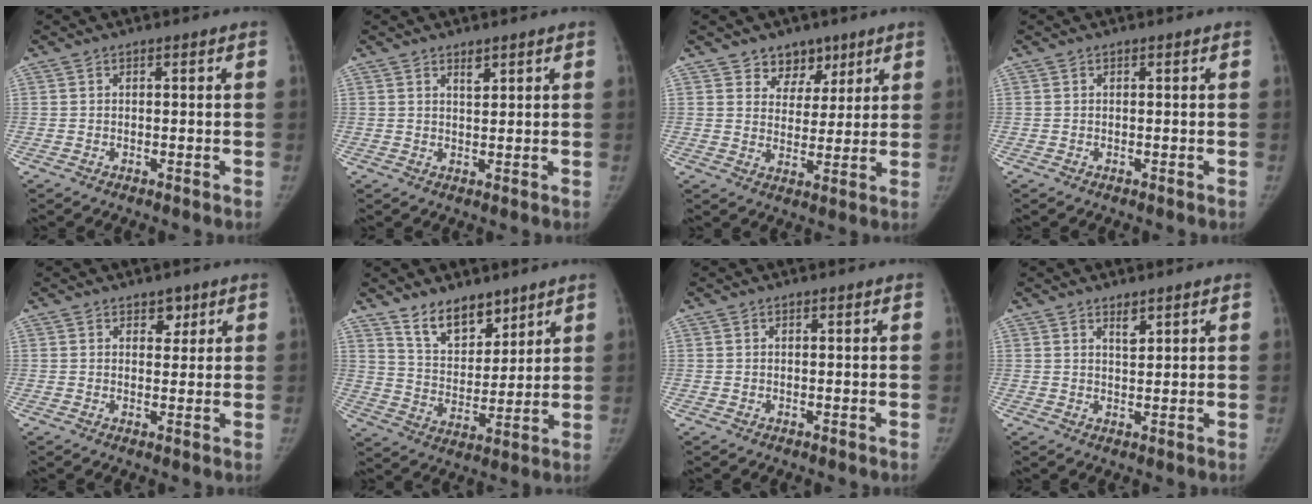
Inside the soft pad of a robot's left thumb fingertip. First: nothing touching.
{"total": 1.8, "force": [1.3, 0.7, 1.0], "torque": [-0.009, -0.010, 0.023]}
{"total": 8.7, "force": [6.4, 5.7, 1.9], "torque": [0.020, -0.045, 0.113]}
{"total": 0.0}
{"total": 2.6, "force": [1.6, 1.8, 1.0], "torque": [0.008, -0.009, 0.021]}
{"total": 10.4, "force": [7.8, 5.3, 4.3], "torque": [-0.036, -0.062, 0.147]}
{"total": 0.0}
{"total": 2.1, "force": [1.5, 0.8, 1.3], "torque": [-0.014, -0.013, 0.028]}